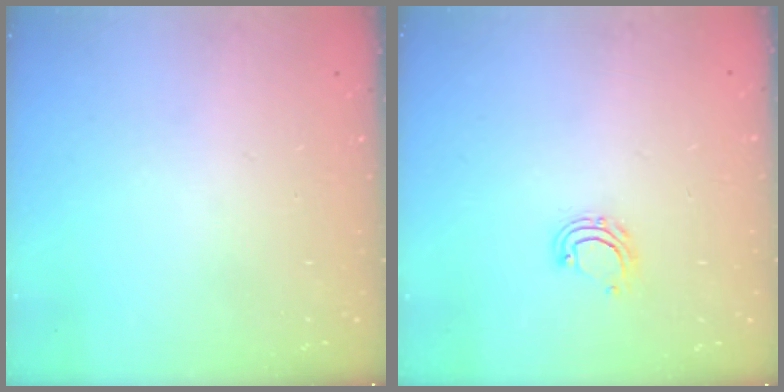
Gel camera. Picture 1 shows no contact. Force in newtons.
{"total": 6.1, "press": 6.0, "slide": 1.1}